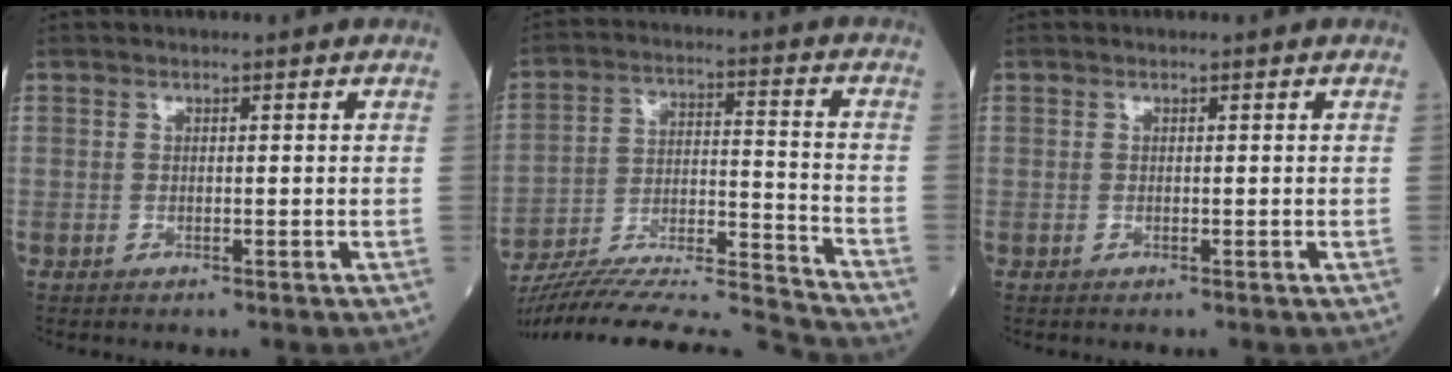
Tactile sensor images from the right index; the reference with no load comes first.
{"total": 21.5, "force": [-20.3, -0.8, 7.0], "torque": [-0.134, -0.009, -0.326]}
{"total": 0.0}